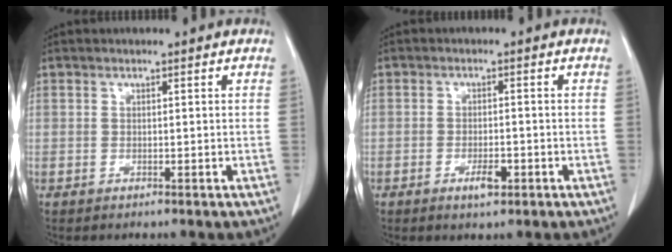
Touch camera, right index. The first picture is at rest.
{"total": 2.8, "force": [-1.4, 0.9, 2.3], "torque": [-0.040, 0.001, -0.017]}